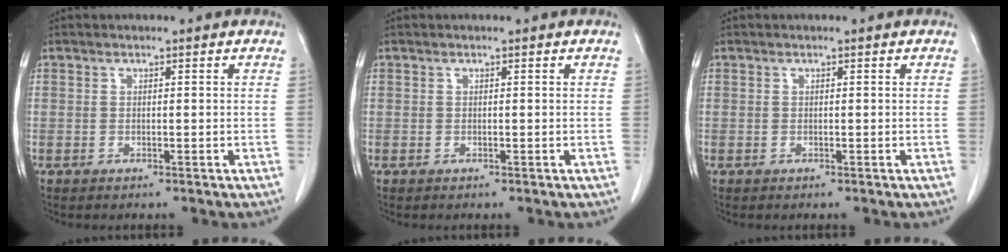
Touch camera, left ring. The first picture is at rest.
{"total": 0.0}
{"total": 0.0}